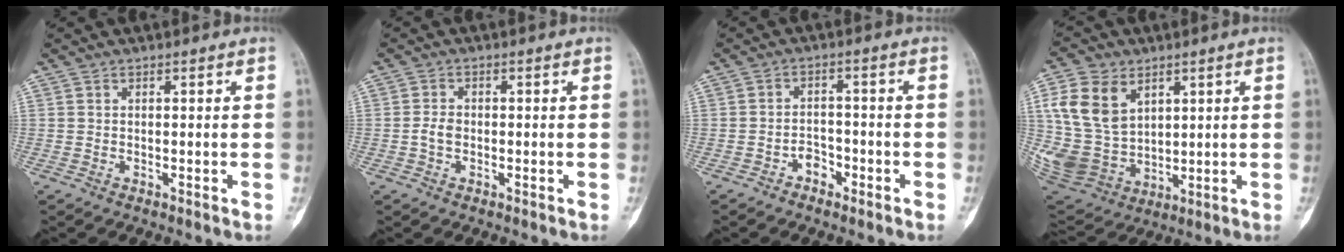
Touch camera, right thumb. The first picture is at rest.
{"total": 2.3, "force": [-0.5, 1.6, 1.6], "torque": [-0.030, 0.007, -0.012]}
{"total": 3.2, "force": [-2.0, 2.2, 1.2], "torque": [-0.001, 0.021, -0.035]}
{"total": 15.6, "force": [5.4, 11.5, 9.1], "torque": [-0.161, -0.016, 0.126]}